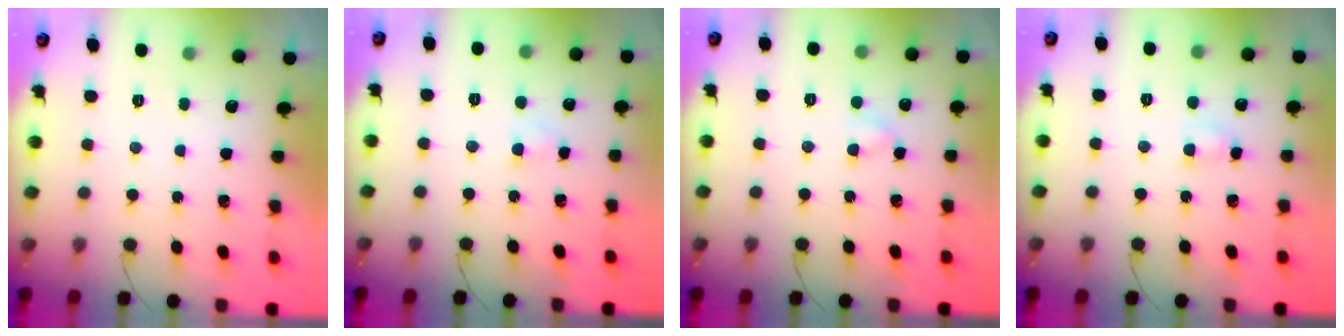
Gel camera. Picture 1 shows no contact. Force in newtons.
{"total": 1.8, "press": 1.6, "slide": 0.9}
{"total": 2.7, "press": 2.5, "slide": 1.1}
{"total": 2.6, "press": 2.3, "slide": 1.1}